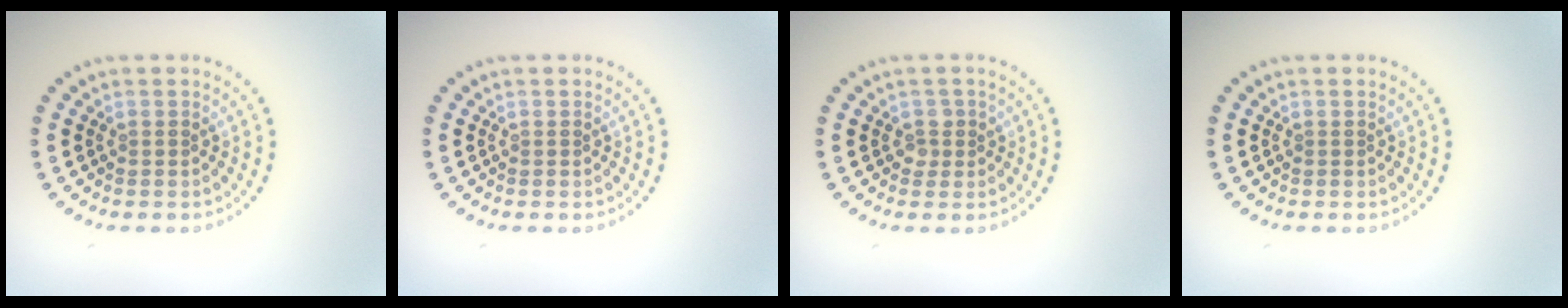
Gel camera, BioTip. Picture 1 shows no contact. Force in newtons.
{"total": 0.0}
{"total": 1.2, "press": 1.1, "slide": 0.4}
{"total": 0.0}